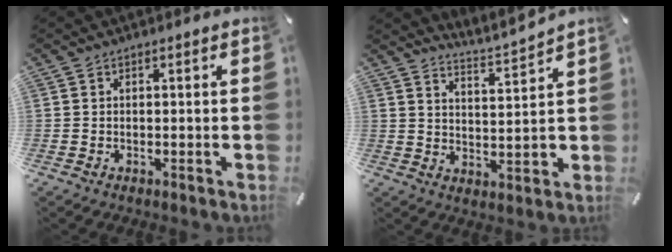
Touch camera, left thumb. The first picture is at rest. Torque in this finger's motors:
{"motor_torque": [-0.22, -0.30, 0.02, -0.05, -0.03]}